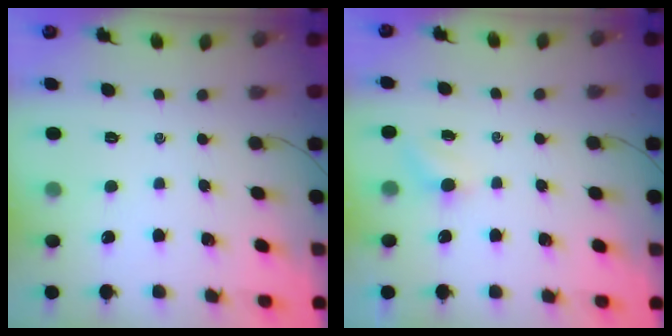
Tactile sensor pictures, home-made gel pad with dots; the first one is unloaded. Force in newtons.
{"total": 2.2, "press": 2.1, "slide": 0.8}